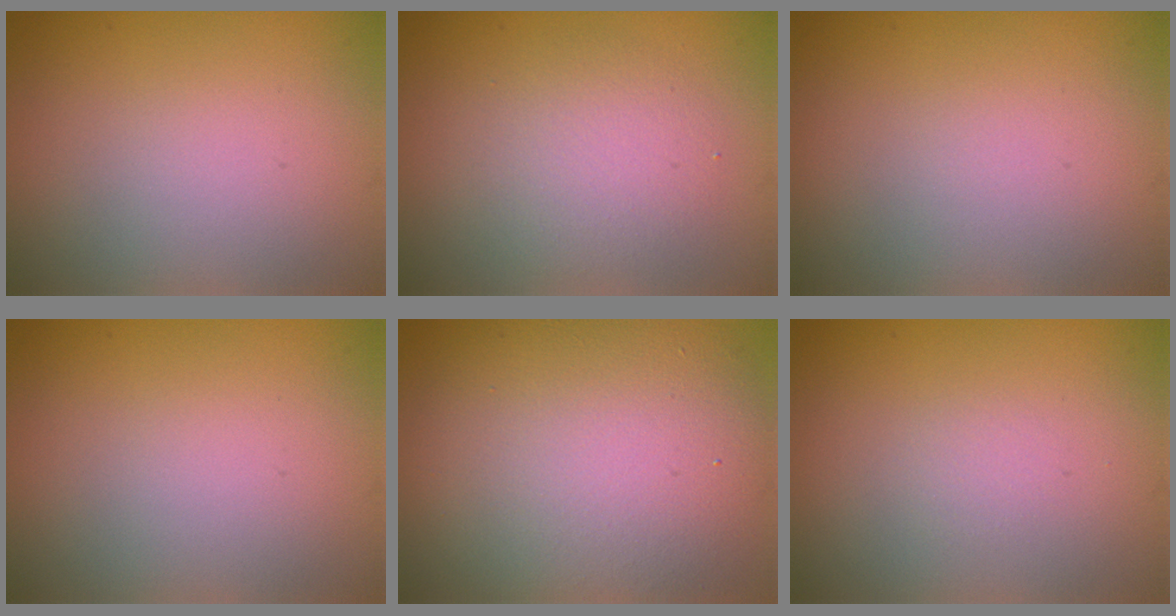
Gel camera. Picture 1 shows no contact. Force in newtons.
{"total": 3.1, "press": 3.1, "slide": 0.2}
{"total": 0.0}
{"total": 0.0}
{"total": 11.8, "press": 11.7, "slide": 1.0}
{"total": 0.5, "press": 0.5, "slide": 0.1}